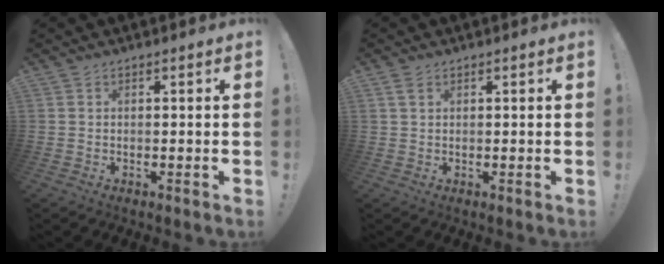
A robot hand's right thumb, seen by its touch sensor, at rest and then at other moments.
{"total": 1.1, "force": [0.6, 0.7, 0.7], "torque": [-0.011, 0.001, 0.011]}